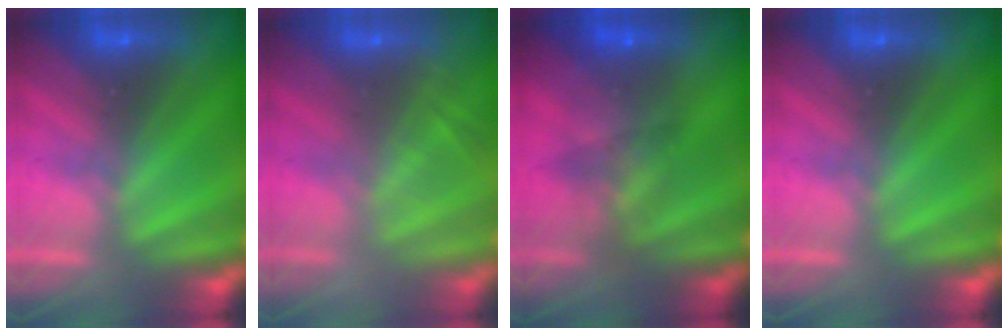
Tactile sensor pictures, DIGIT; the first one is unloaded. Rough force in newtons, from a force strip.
{"total": 2.0}
{"total": 5.5}
{"total": 0.0}